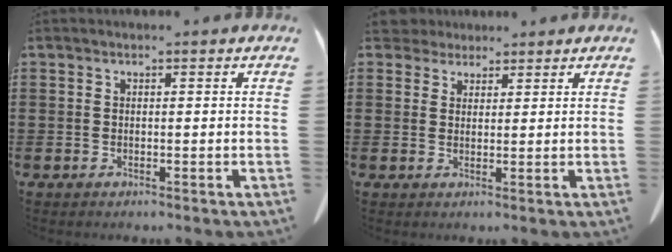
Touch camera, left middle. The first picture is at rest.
{"total": 3.1, "force": [2.8, 1.3, 0.3], "torque": [-0.009, -0.001, 0.054]}